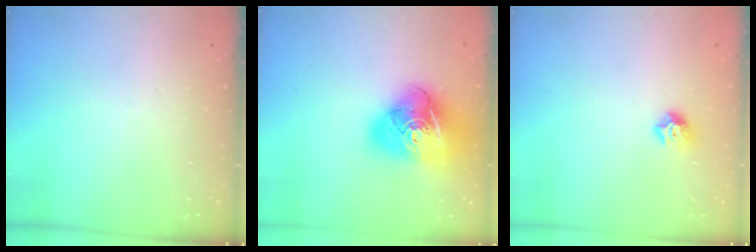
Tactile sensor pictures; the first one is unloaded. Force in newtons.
{"total": 22.2, "press": 22.0, "slide": 2.8}
{"total": 8.2, "press": 8.1, "slide": 1.0}